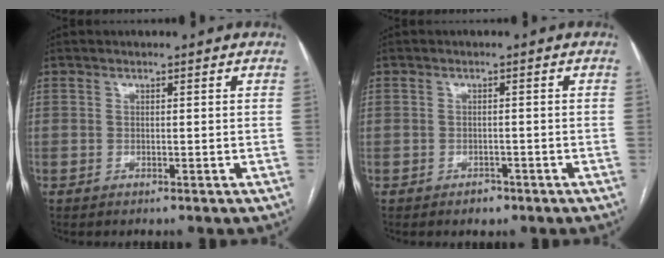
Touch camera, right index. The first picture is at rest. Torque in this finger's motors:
{"motor_torque": [-0.06, -0.01, -0.09, -0.06]}